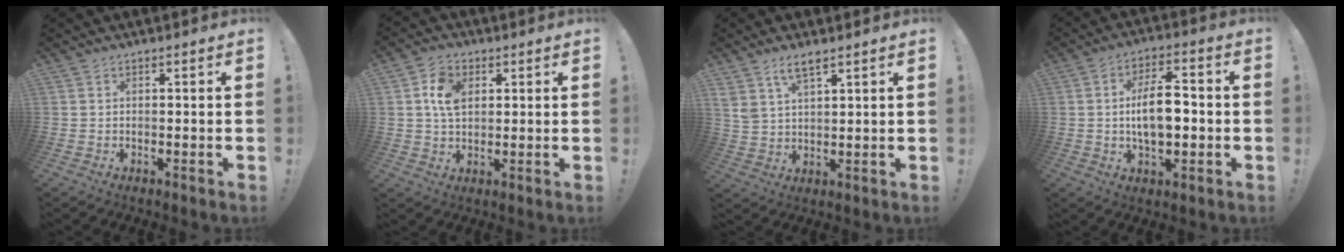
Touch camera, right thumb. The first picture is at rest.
{"total": 8.3, "force": [2.4, 6.0, 5.2], "torque": [-0.091, 0.008, 0.049]}
{"total": 6.1, "force": [4.5, 2.2, 3.5], "torque": [-0.061, -0.019, 0.084]}
{"total": 11.0, "force": [-0.9, 5.3, 9.5], "torque": [-0.173, 0.005, -0.021]}